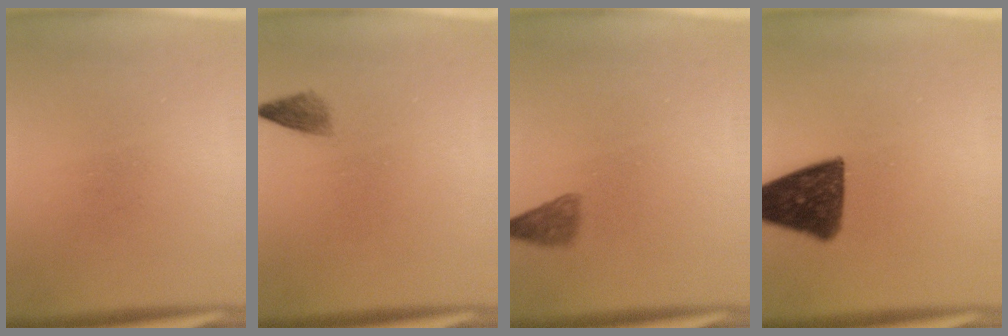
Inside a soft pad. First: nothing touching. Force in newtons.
{"total": 1.6}
{"total": 2.1}
{"total": 12.2}